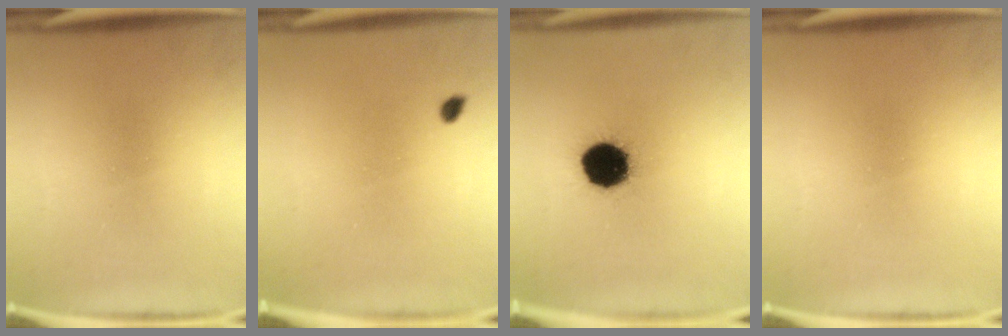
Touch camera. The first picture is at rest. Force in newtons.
{"total": 0.9}
{"total": 16.1}
{"total": 0.0}